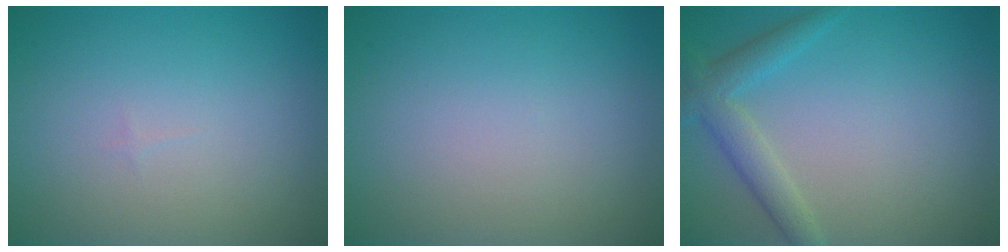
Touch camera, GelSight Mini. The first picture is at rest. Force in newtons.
{"total": 0.0}
{"total": 3.0, "press": 3.0, "slide": 0.1}